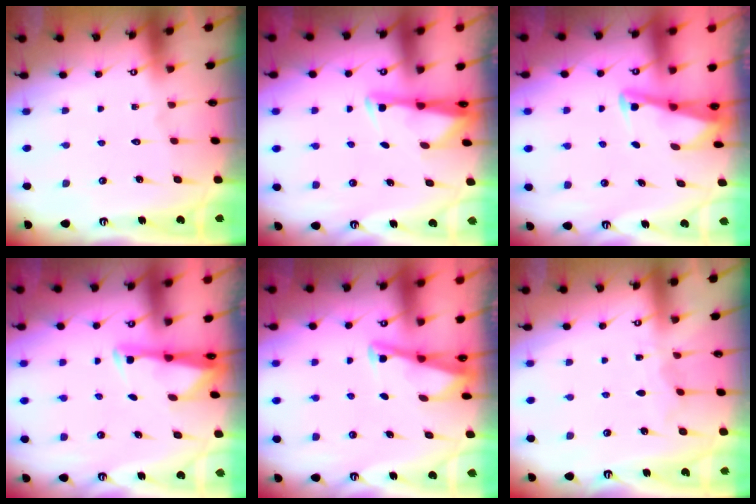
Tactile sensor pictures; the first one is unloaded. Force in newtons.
{"total": 2.7, "press": 2.7, "slide": 0.4}
{"total": 3.0, "press": 2.9, "slide": 0.4}
{"total": 2.8, "press": 2.7, "slide": 0.4}
{"total": 2.9, "press": 2.9, "slide": 0.4}
{"total": 3.7, "press": 3.7, "slide": 0.5}